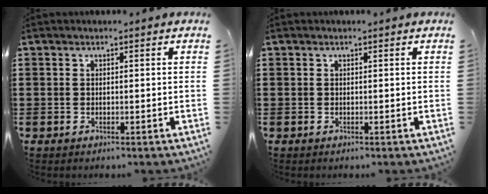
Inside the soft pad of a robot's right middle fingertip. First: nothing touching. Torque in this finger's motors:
{"motor_torque": [0.15, -0.08, 0.03, -0.01]}